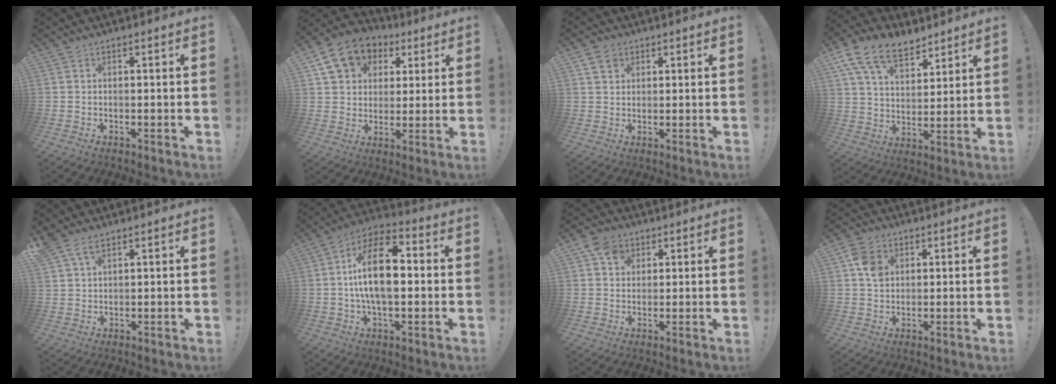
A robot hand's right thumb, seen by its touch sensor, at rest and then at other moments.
{"total": 13.5, "force": [6.5, 10.5, 5.5], "torque": [-0.085, -0.031, 0.128]}
{"total": 4.9, "force": [2.7, 3.6, 2.0], "torque": [-0.027, -0.004, 0.051]}
{"total": 14.7, "force": [9.5, 8.3, 7.5], "torque": [-0.141, -0.048, 0.181]}
{"total": 4.7, "force": [3.4, 1.8, 2.6], "torque": [-0.050, -0.016, 0.066]}
{"total": 17.1, "force": [0.5, 9.0, 14.6], "torque": [-0.254, 0.015, 0.002]}
{"total": 6.9, "force": [3.1, 5.5, 2.8], "torque": [-0.041, -0.006, 0.061]}
{"total": 7.4, "force": [2.2, 5.7, 4.2], "torque": [-0.067, 0.004, 0.044]}